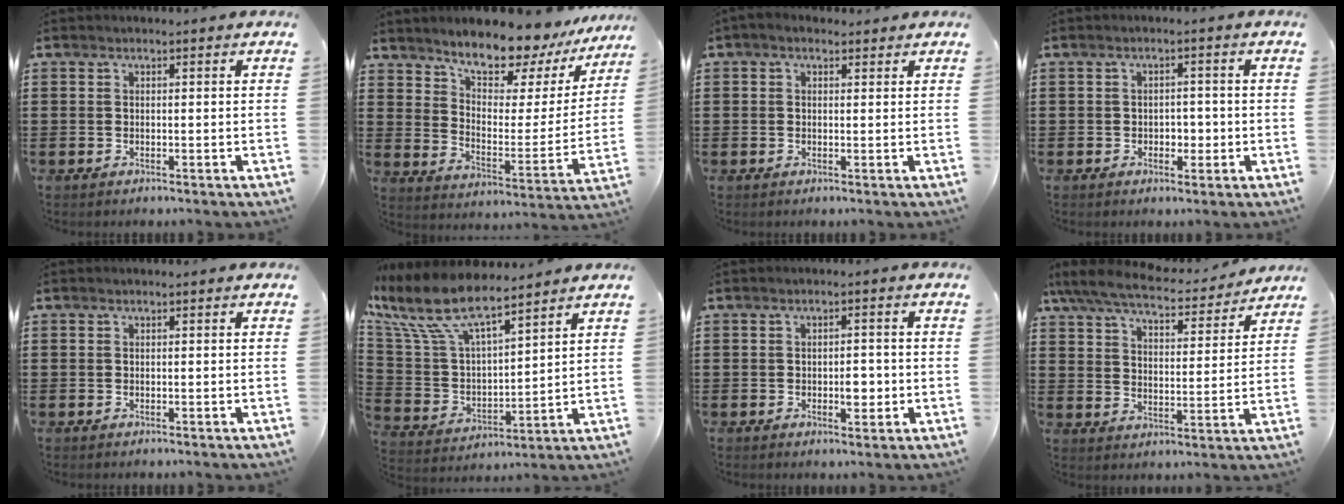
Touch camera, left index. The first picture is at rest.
{"total": 9.9, "force": [9.2, 1.9, 3.0], "torque": [-0.068, -0.075, 0.158]}
{"total": 1.4, "force": [0.6, 1.0, 0.8], "torque": [-0.017, 0.007, 0.011]}
{"total": 2.3, "force": [-0.5, 1.7, 1.6], "torque": [-0.034, 0.006, -0.014]}
{"total": 0.0}
{"total": 11.4, "force": [8.6, 3.2, 6.8], "torque": [-0.177, -0.043, 0.147]}
{"total": 3.3, "force": [-0.6, 1.6, 2.8], "torque": [-0.045, 0.000, -0.013]}
{"total": 7.4, "force": [6.7, 1.1, 2.9], "torque": [-0.087, -0.037, 0.118]}